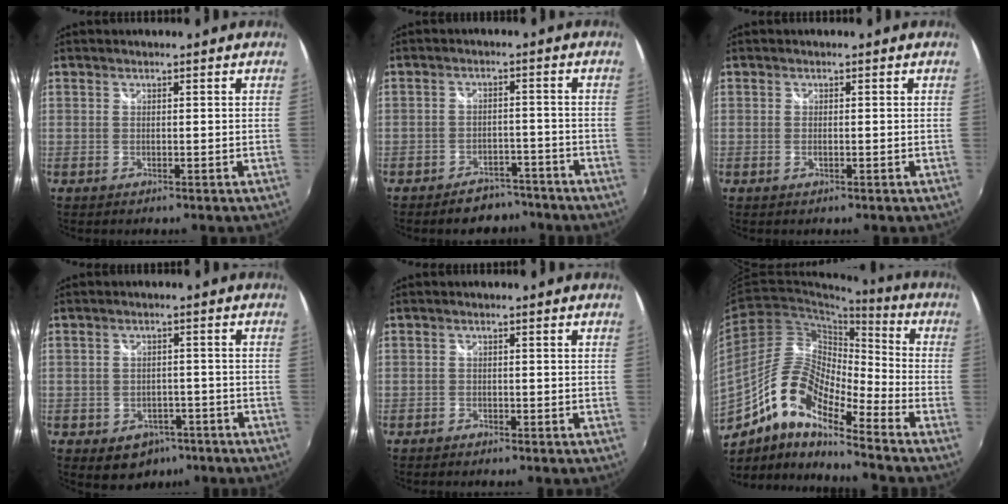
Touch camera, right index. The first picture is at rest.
{"total": 7.9, "force": [-6.7, 3.8, 1.7], "torque": [-0.041, 0.014, -0.084]}
{"total": 0.6, "force": [-0.1, 0.2, 0.6], "torque": [-0.013, 0.000, -0.003]}
{"total": 6.9, "force": [-3.9, 5.2, 2.3], "torque": [-0.050, 0.007, -0.039]}
{"total": 1.3, "force": [-1.1, 0.7, 0.2], "torque": [-0.009, -0.002, -0.020]}
{"total": 14.3, "force": [-8.7, 4.4, 10.5], "torque": [-0.190, 0.007, -0.176]}